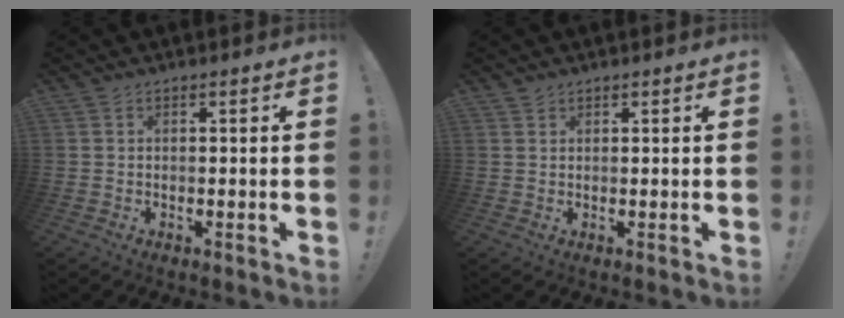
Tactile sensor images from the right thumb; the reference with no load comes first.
{"total": 1.1, "force": [0.9, 0.6, 0.1], "torque": [0.002, -0.003, 0.017]}